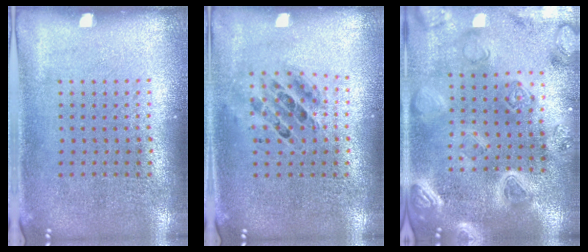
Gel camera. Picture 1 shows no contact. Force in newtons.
{"total": 0.7, "press": 0.7, "slide": 0.1}
{"total": 4.1, "press": 3.7, "slide": 1.9}